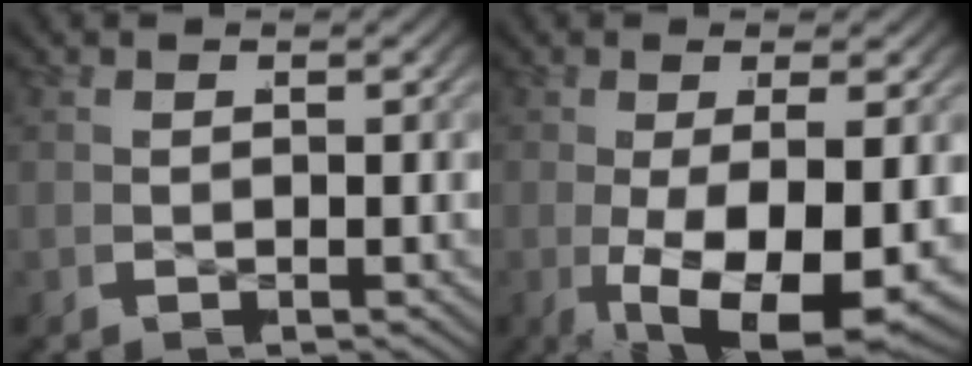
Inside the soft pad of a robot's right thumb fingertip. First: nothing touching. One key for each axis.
{"total": 10.3, "fx": -3.1, "fy": 4.8, "fz": 8.6, "tx": -0.173, "ty": -0.037, "tz": -0.027}